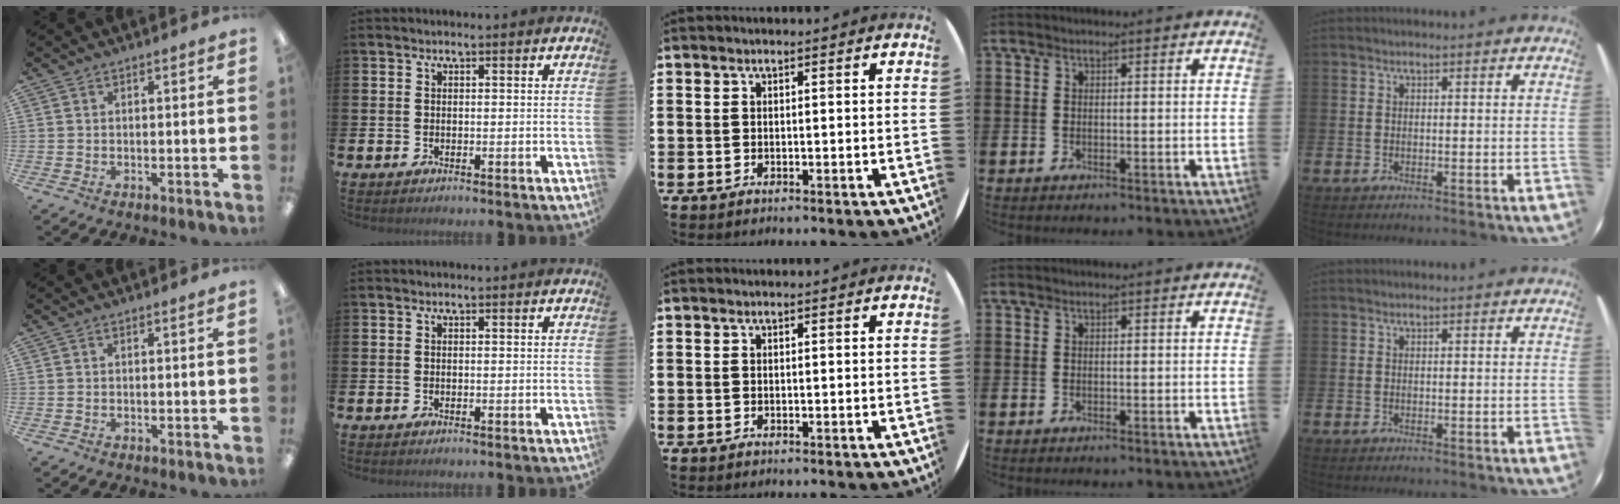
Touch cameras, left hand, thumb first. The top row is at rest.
{}